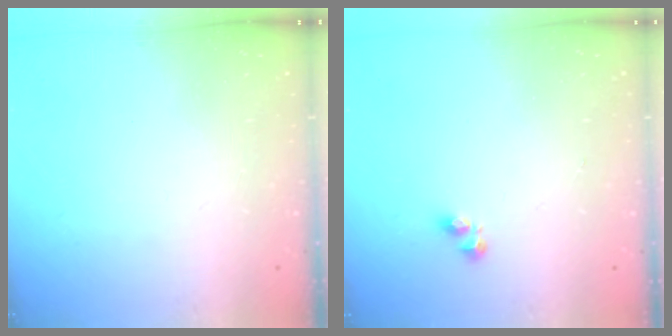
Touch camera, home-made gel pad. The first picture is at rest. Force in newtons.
{"total": 2.8, "press": 2.8, "slide": 0.3}